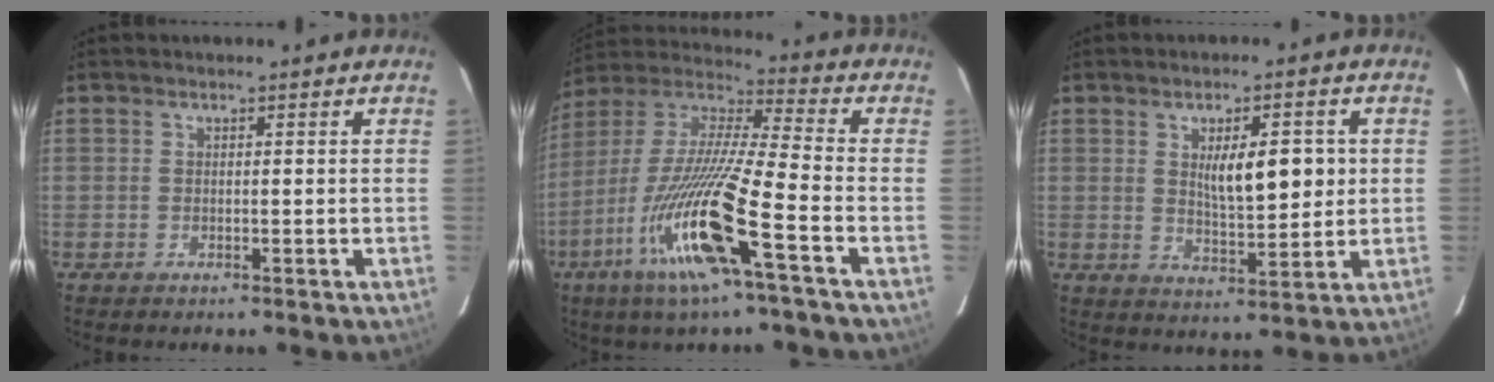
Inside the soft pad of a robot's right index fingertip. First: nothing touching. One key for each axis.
{"total": 18.7, "fx": -8.1, "fy": 0.7, "fz": 16.9, "tx": -0.365, "ty": -0.029, "tz": -0.160}
{"total": 8.1, "fx": 1.6, "fy": 2.6, "fz": 7.5, "tx": -0.116, "ty": -0.002, "tz": 0.033}